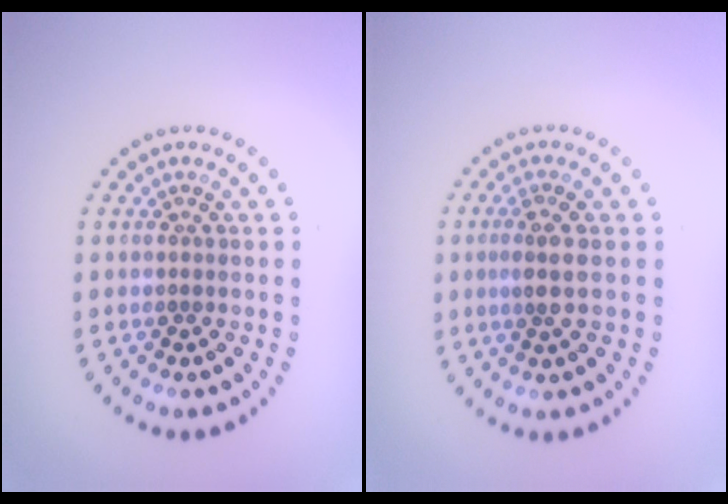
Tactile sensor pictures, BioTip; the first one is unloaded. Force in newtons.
{"total": 2.2, "press": 1.9, "slide": 1.2}